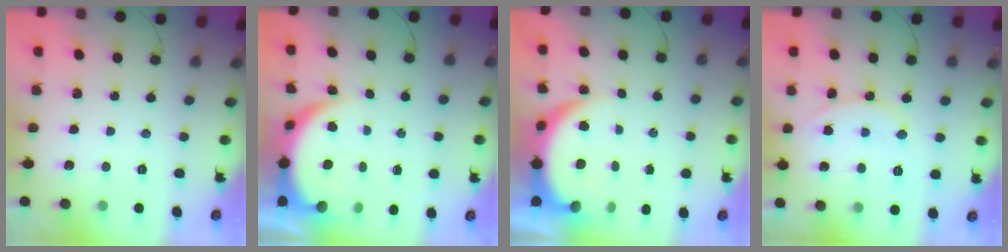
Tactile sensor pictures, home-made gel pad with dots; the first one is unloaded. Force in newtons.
{"total": 5.4, "press": 5.4, "slide": 0.2}
{"total": 8.0, "press": 8.0, "slide": 1.0}
{"total": 10.9, "press": 10.9, "slide": 1.2}